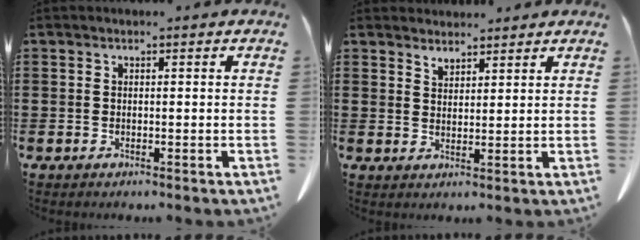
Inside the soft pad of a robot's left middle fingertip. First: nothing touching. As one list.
[{"total": 2.7, "force": [2.6, 0.8, 0.0], "torque": [-0.007, -0.006, 0.051]}]